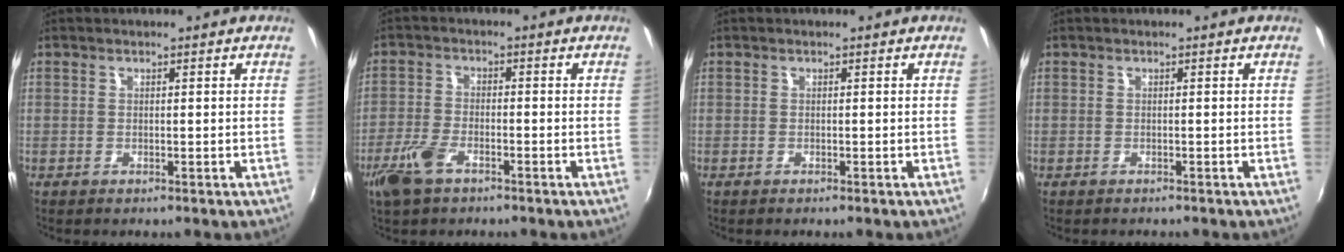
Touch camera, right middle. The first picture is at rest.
{"total": 6.5, "force": [-4.1, 2.8, 4.1], "torque": [-0.104, -0.008, -0.082]}
{"total": 0.0}
{"total": 0.7, "force": [-0.6, 0.4, -0.1], "torque": [-0.002, -0.001, -0.011]}